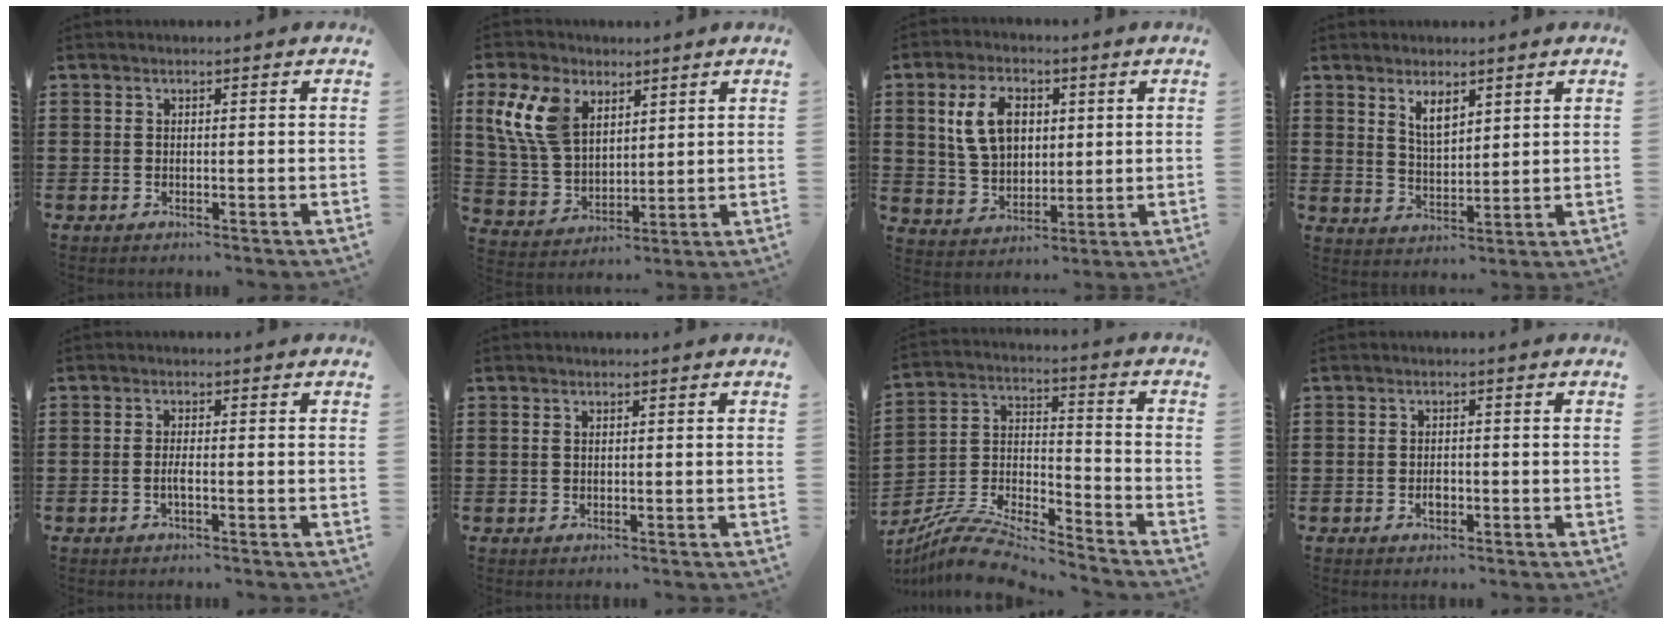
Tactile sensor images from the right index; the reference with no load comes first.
{"total": 10.0, "force": [4.9, 6.3, 6.0], "torque": [-0.160, 0.004, 0.091]}
{"total": 8.9, "force": [2.3, 5.9, 6.2], "torque": [-0.144, 0.013, 0.037]}
{"total": 3.9, "force": [2.7, 1.6, 2.4], "torque": [-0.048, -0.001, 0.047]}
{"total": 1.7, "force": [-0.7, 0.1, 1.5], "torque": [-0.037, -0.005, -0.013]}
{"total": 0.6, "force": [0.2, 0.3, 0.4], "torque": [-0.009, 0.002, 0.004]}
{"total": 8.9, "force": [-8.3, 1.1, 2.9], "torque": [-0.066, 0.004, -0.170]}
{"total": 1.5, "force": [-0.5, 0.8, 1.1], "torque": [-0.023, -0.001, -0.008]}